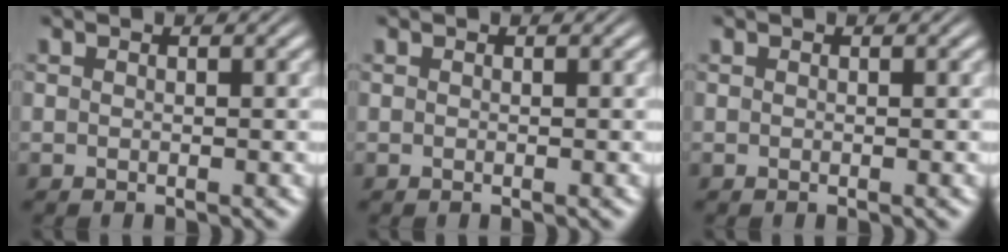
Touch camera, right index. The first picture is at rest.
{"total": 0.0}
{"total": 0.0}